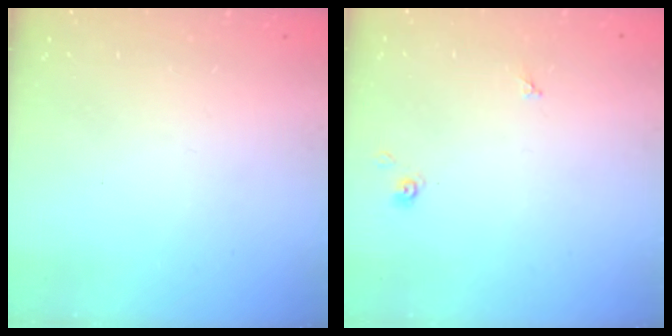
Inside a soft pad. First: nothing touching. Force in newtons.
{"total": 2.2, "press": 2.1, "slide": 0.3}